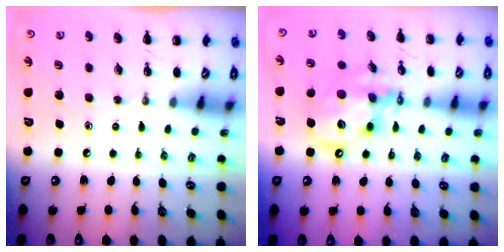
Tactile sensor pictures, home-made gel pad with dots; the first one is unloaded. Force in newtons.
{"total": 13.7, "press": 13.3, "slide": 3.5}